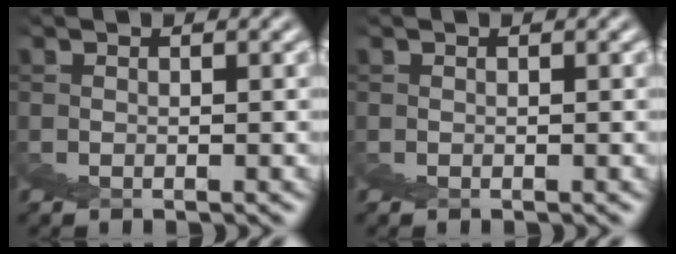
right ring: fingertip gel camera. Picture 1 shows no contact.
{"total": 0.0}